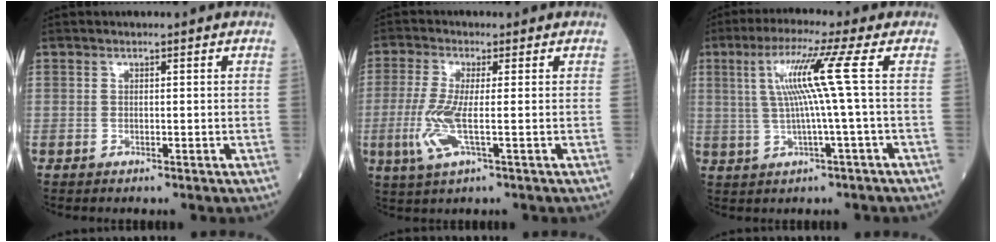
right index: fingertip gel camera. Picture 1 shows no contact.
{"total": 6.5, "force": [-1.3, 0.7, 6.4], "torque": [-0.153, -0.016, -0.032]}
{"total": 8.2, "force": [1.4, -1.9, 7.9], "torque": [-0.148, 0.016, 0.036]}